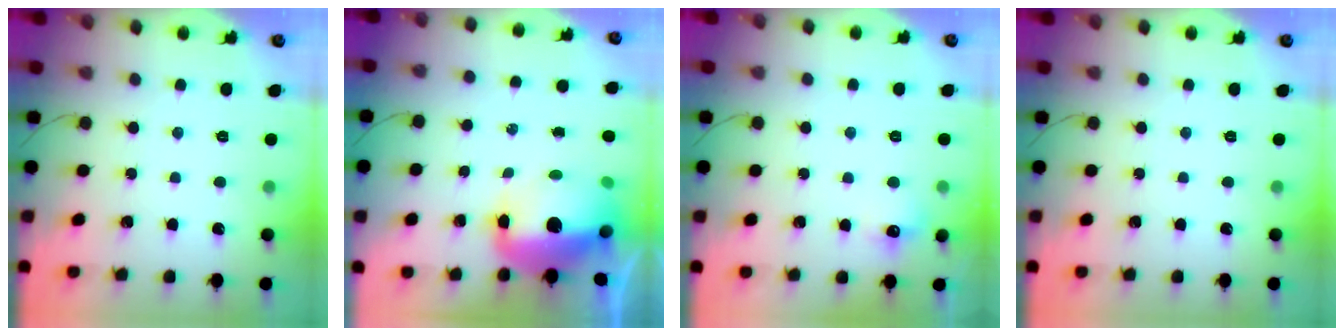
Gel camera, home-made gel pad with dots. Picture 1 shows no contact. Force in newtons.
{"total": 15.6, "press": 15.2, "slide": 3.5}
{"total": 6.2, "press": 5.9, "slide": 2.0}
{"total": 0.0}